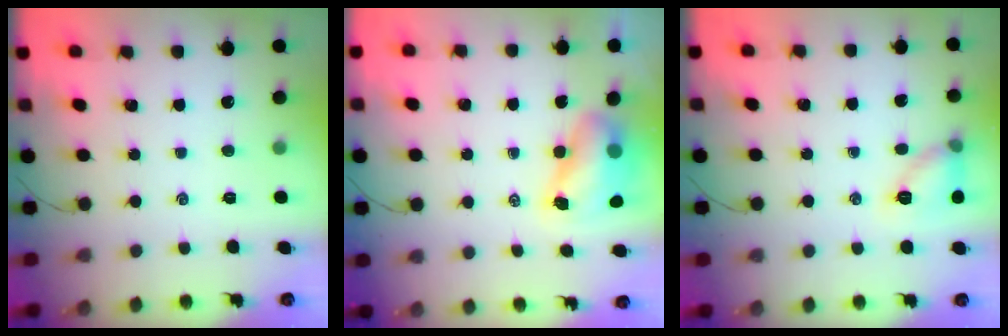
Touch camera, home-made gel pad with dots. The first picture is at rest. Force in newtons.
{"total": 8.0, "press": 7.9, "slide": 1.4}
{"total": 9.7, "press": 9.7, "slide": 0.1}